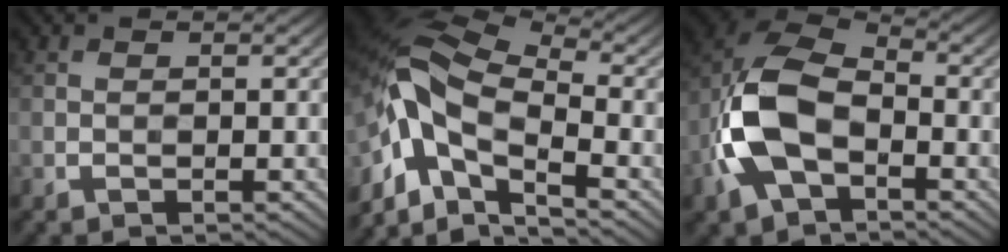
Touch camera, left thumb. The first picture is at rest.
{"total": 14.0, "force": [-4.2, 6.4, 11.7], "torque": [-0.252, -0.003, -0.093]}
{"total": 12.4, "force": [-3.6, 7.6, 9.1], "torque": [-0.221, -0.004, -0.081]}